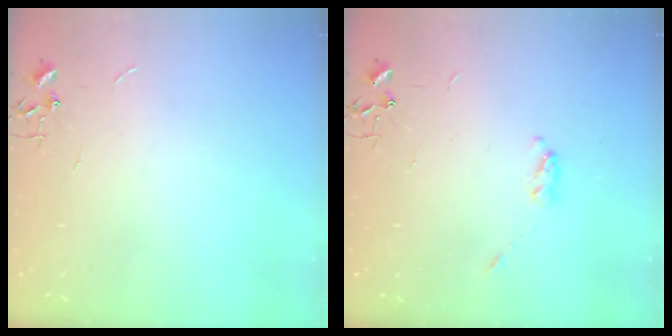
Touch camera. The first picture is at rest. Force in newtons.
{"total": 3.3, "press": 3.3, "slide": 0.5}